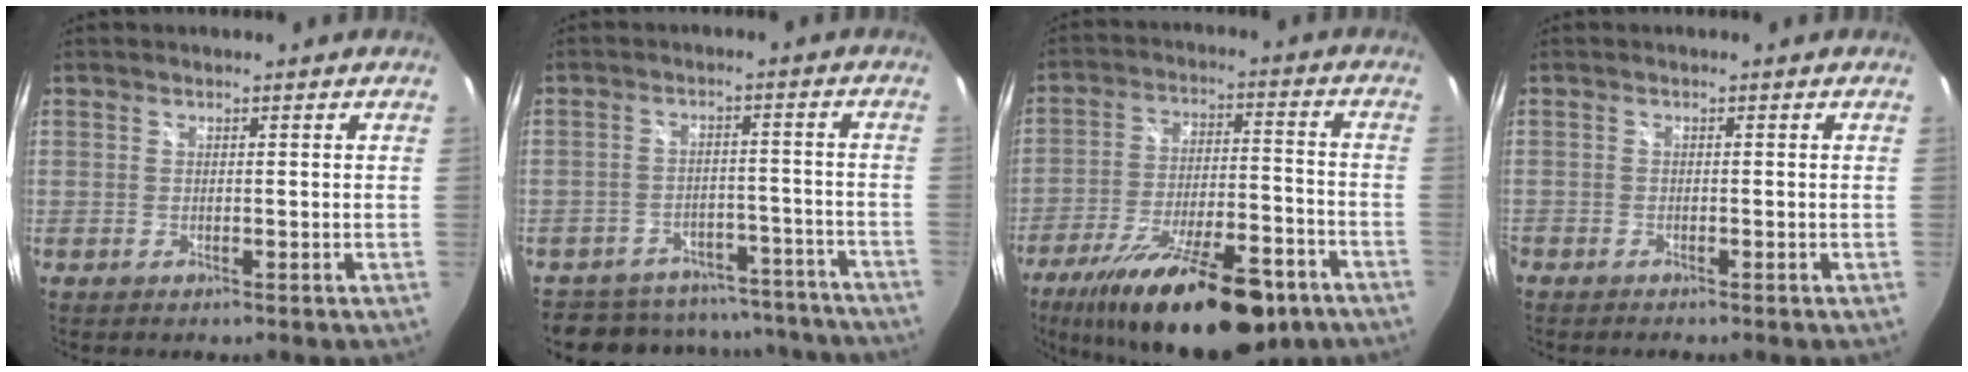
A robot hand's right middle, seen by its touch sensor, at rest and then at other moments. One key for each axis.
{"total": 19.0, "fx": -16.7, "fy": 8.0, "fz": 4.5, "tx": -0.101, "ty": 0.037, "tz": -0.203}
{"total": 23.9, "fx": -16.4, "fy": 8.0, "fz": 15.5, "tx": -0.269, "ty": -0.030, "tz": -0.243}
{"total": 1.0, "fx": -1.0, "fy": 0.1, "fz": 0.2, "tx": -0.007, "ty": -0.007, "tz": -0.021}